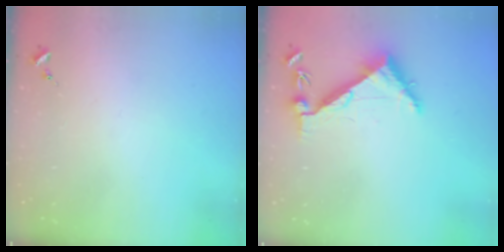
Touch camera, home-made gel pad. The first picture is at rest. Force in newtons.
{"total": 6.3, "press": 6.2, "slide": 0.7}